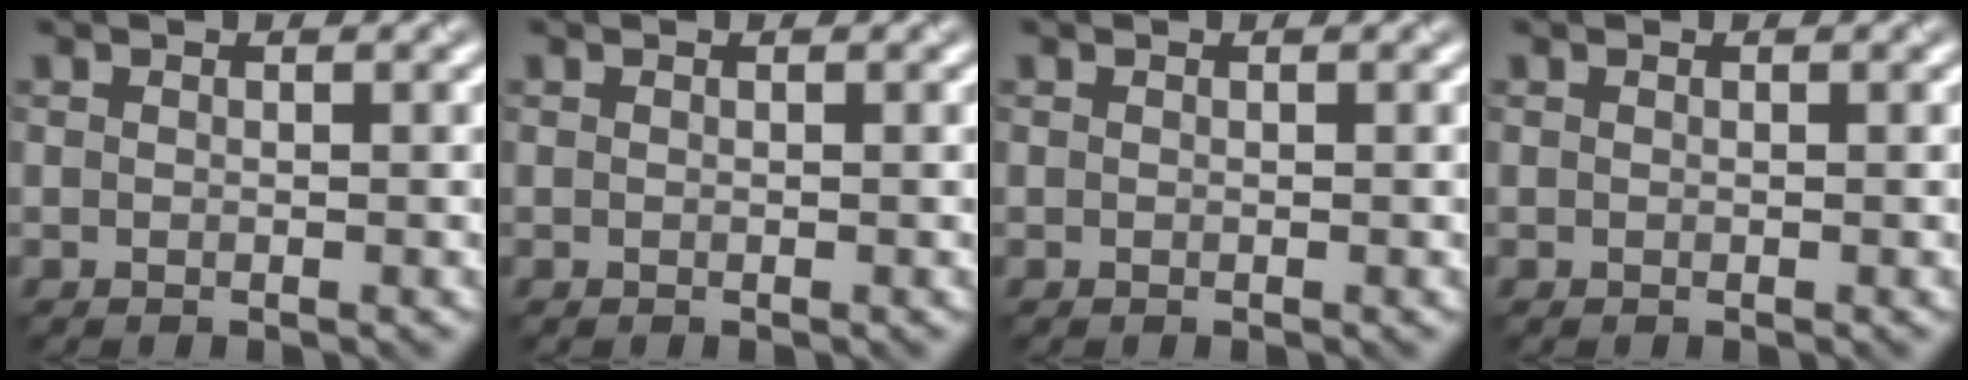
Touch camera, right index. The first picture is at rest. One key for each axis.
{"total": 0.0}
{"total": 0.0}
{"total": 0.0}